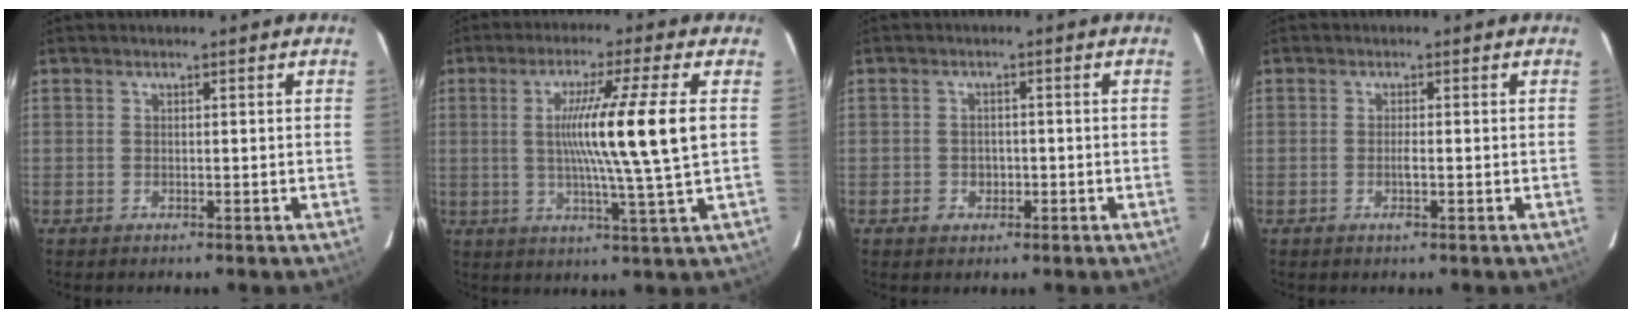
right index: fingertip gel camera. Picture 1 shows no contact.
{"total": 12.6, "force": [1.4, -2.1, 12.3], "torque": [-0.215, -0.006, 0.023]}
{"total": 2.2, "force": [-0.8, 1.9, 0.9], "torque": [-0.011, 0.006, -0.006]}
{"total": 1.4, "force": [-0.5, 0.0, 1.3], "torque": [-0.026, -0.002, -0.008]}